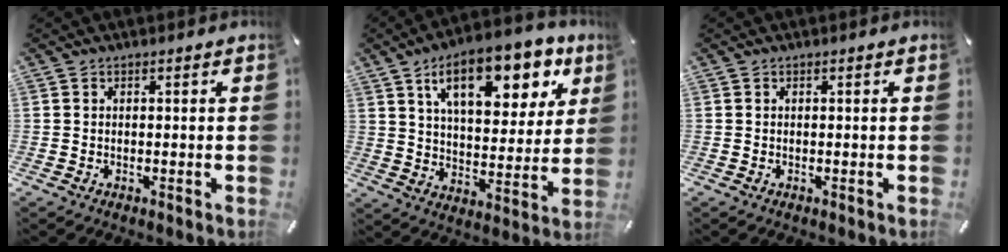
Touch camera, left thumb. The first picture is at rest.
{"total": 17.8, "force": [10.0, 8.7, 11.9], "torque": [-0.177, -0.040, 0.165]}
{"total": 0.0}